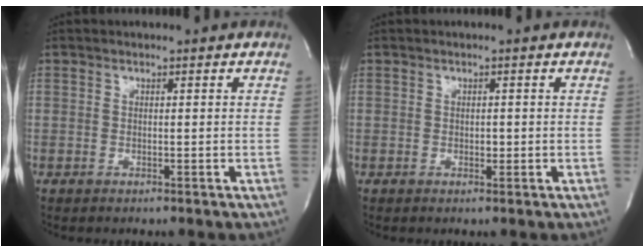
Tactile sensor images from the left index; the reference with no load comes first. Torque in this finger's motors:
{"motor_torque": [0.14, -0.06, 0.00, 0.02]}